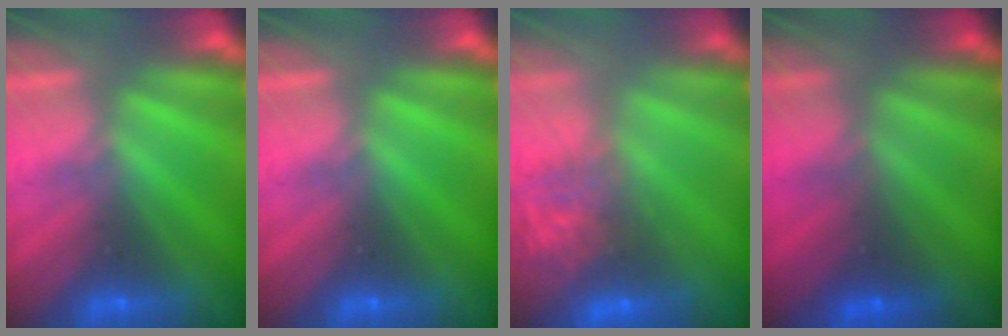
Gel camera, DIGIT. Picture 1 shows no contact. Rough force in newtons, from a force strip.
{"total": 0.0}
{"total": 7.0}
{"total": 1.9}